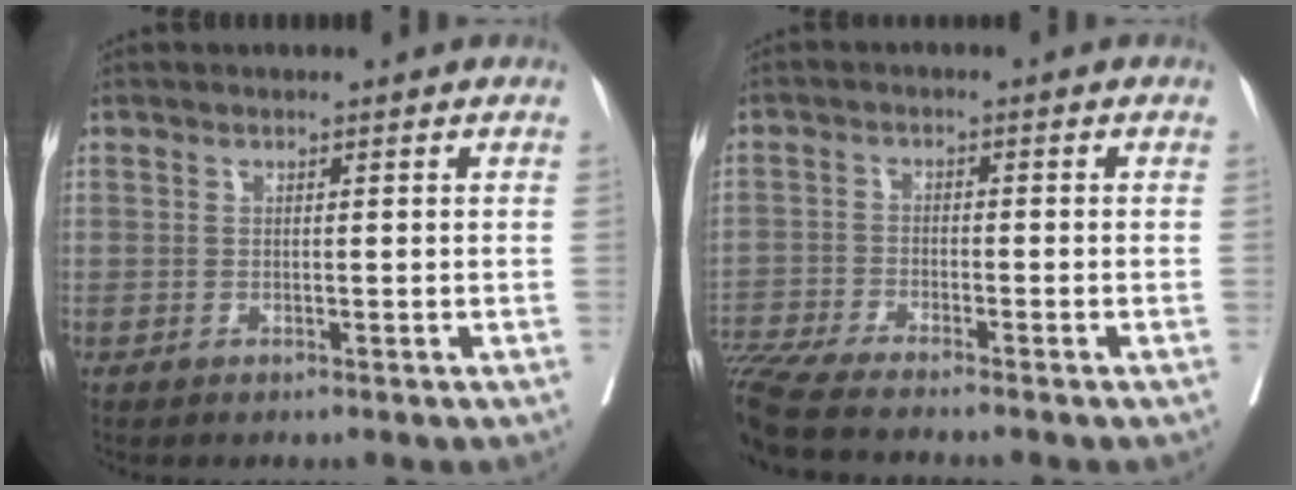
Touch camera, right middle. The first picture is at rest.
{"total": 10.8, "force": [-9.7, -0.5, 4.8], "torque": [-0.081, -0.021, -0.167]}